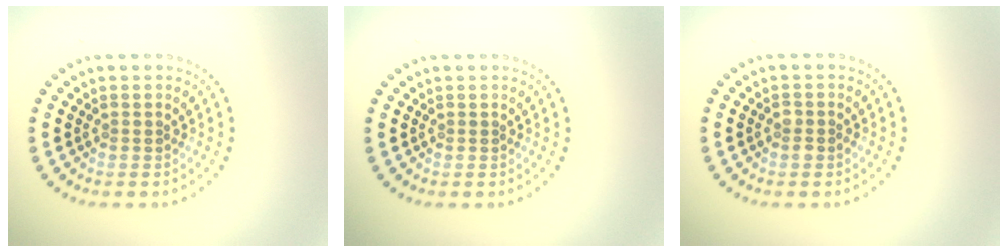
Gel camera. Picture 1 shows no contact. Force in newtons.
{"total": 0.0}
{"total": 1.0, "press": 0.9, "slide": 0.3}